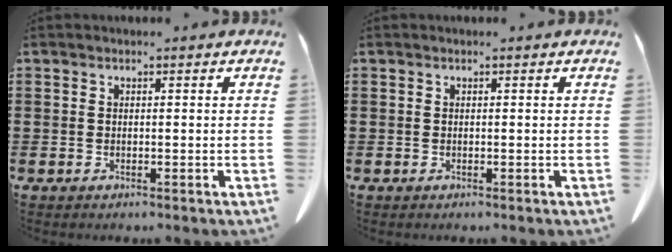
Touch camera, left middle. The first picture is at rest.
{"total": 0.0}